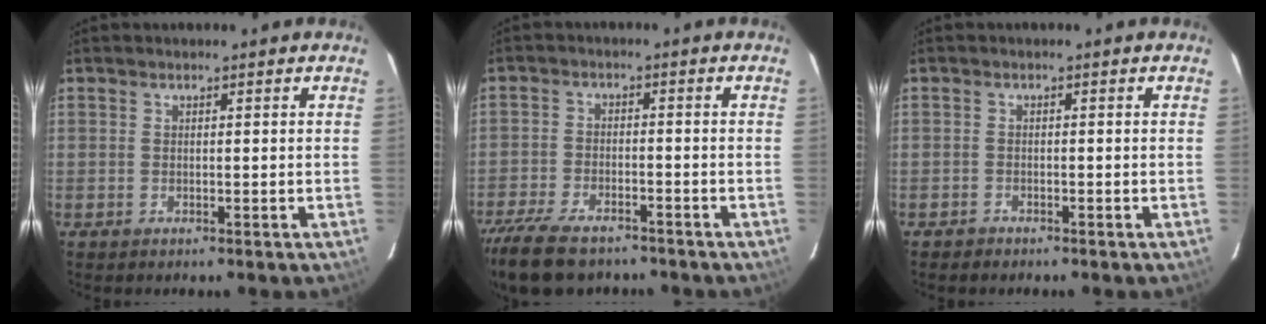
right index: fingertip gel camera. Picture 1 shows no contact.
{"total": 14.1, "force": [-11.2, 5.5, 6.6], "torque": [-0.161, -0.030, -0.192]}
{"total": 1.3, "force": [-1.2, 0.6, -0.2], "torque": [-0.006, 0.003, -0.021]}